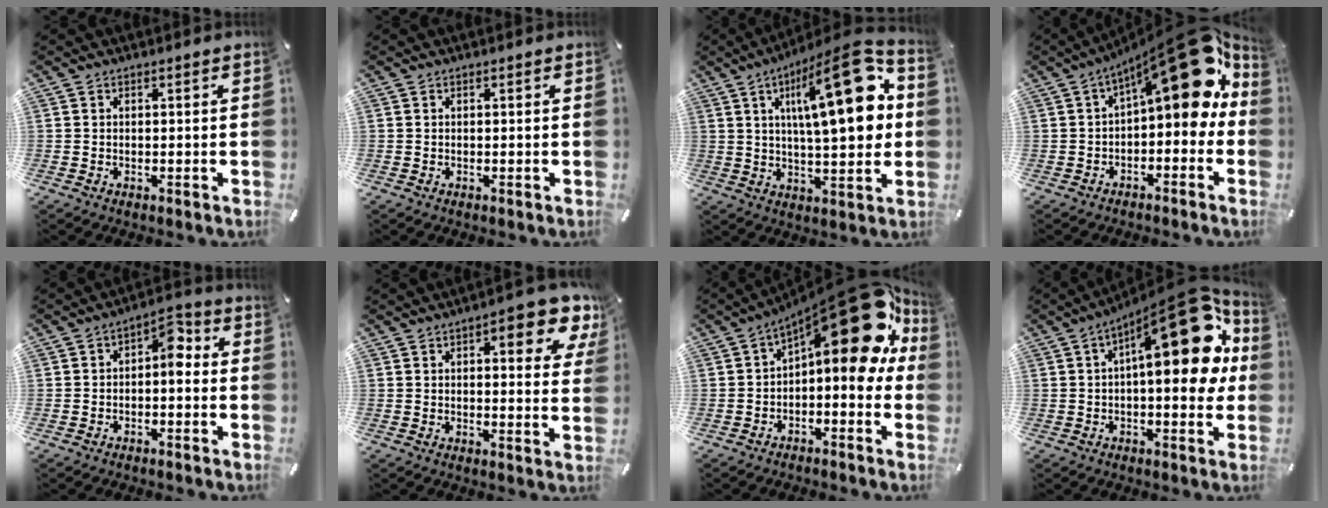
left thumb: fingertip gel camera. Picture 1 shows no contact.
{"total": 0.0}
{"total": 23.8, "force": [7.2, 8.5, 21.0], "torque": [-0.318, -0.032, 0.096]}
{"total": 20.0, "force": [8.3, 8.3, 16.2], "torque": [-0.205, -0.065, 0.138]}
{"total": 5.7, "force": [-0.3, 3.2, 4.7], "torque": [-0.069, 0.005, -0.015]}
{"total": 10.5, "force": [5.3, 3.7, 8.2], "torque": [-0.100, -0.027, 0.082]}
{"total": 23.3, "force": [9.3, 9.4, 19.2], "torque": [-0.245, -0.071, 0.156]}
{"total": 22.8, "force": [6.6, 9.1, 19.9], "torque": [-0.253, -0.054, 0.103]}